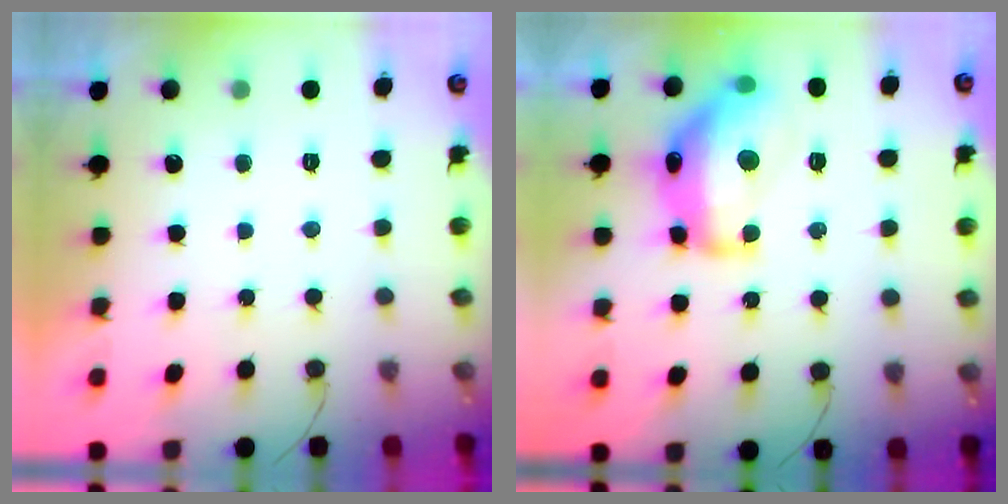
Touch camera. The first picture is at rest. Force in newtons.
{"total": 18.6, "press": 18.5, "slide": 1.1}